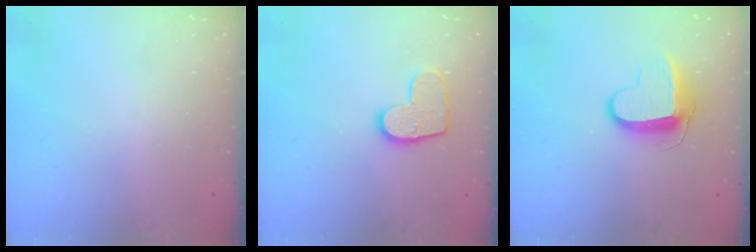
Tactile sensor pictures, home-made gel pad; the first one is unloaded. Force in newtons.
{"total": 10.4, "press": 10.4, "slide": 0.5}
{"total": 9.9, "press": 9.9, "slide": 0.7}